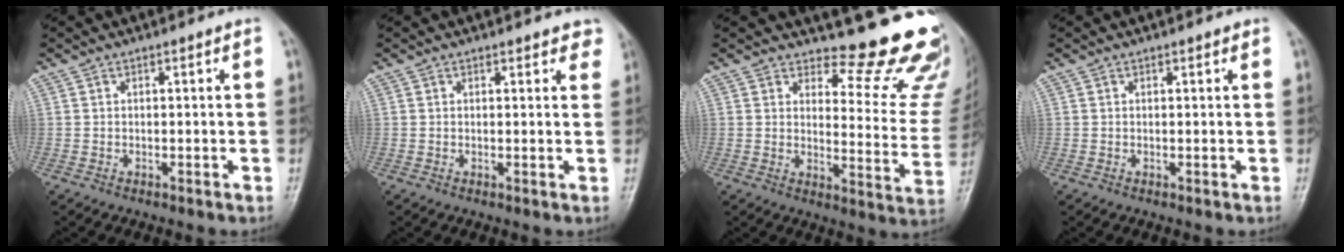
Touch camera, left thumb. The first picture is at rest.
{"total": 4.5, "force": [4.0, 1.8, 0.9], "torque": [0.027, -0.016, 0.028]}
{"total": 16.3, "force": [14.6, 4.2, 6.0], "torque": [-0.026, -0.161, 0.164]}
{"total": 0.9, "force": [0.7, 0.4, 0.5], "torque": [-0.008, -0.003, 0.007]}